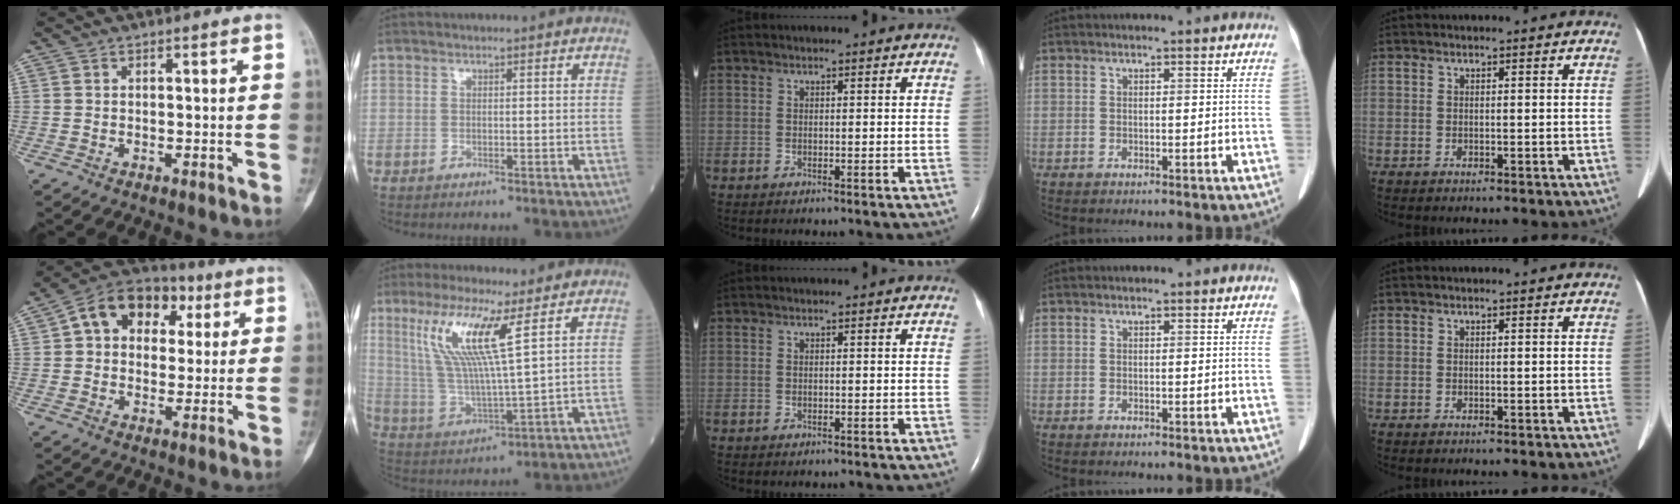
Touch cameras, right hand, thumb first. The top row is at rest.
{"thumb": {"total": 14.1, "force": [3.9, 10.5, 8.6], "torque": [-0.094, 0.021, 0.052]}, "index": {"total": 12.0, "force": [5.6, 0.1, 10.7], "torque": [-0.231, -0.003, 0.113]}, "middle": {"total": 1.1, "force": [-0.9, 0.4, 0.3], "torque": [-0.011, -0.001, -0.010]}}